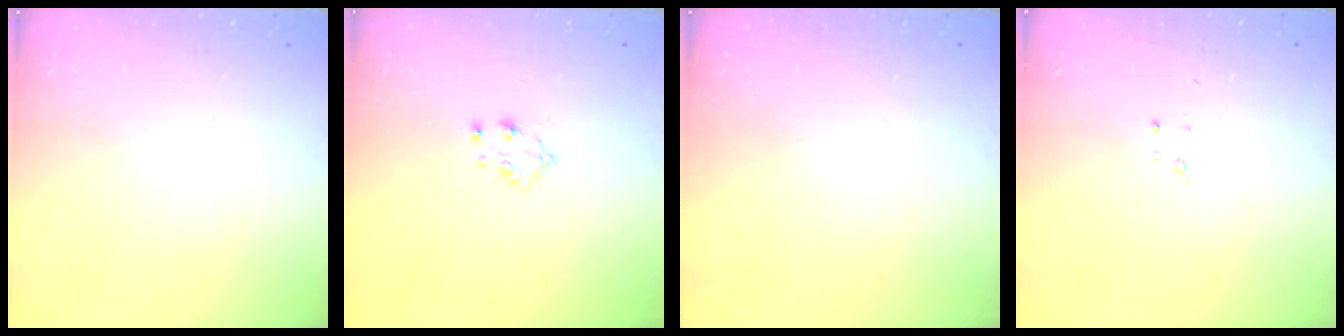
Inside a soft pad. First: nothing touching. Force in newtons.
{"total": 5.3, "press": 5.2, "slide": 0.8}
{"total": 0.0}
{"total": 2.3, "press": 2.3, "slide": 0.3}